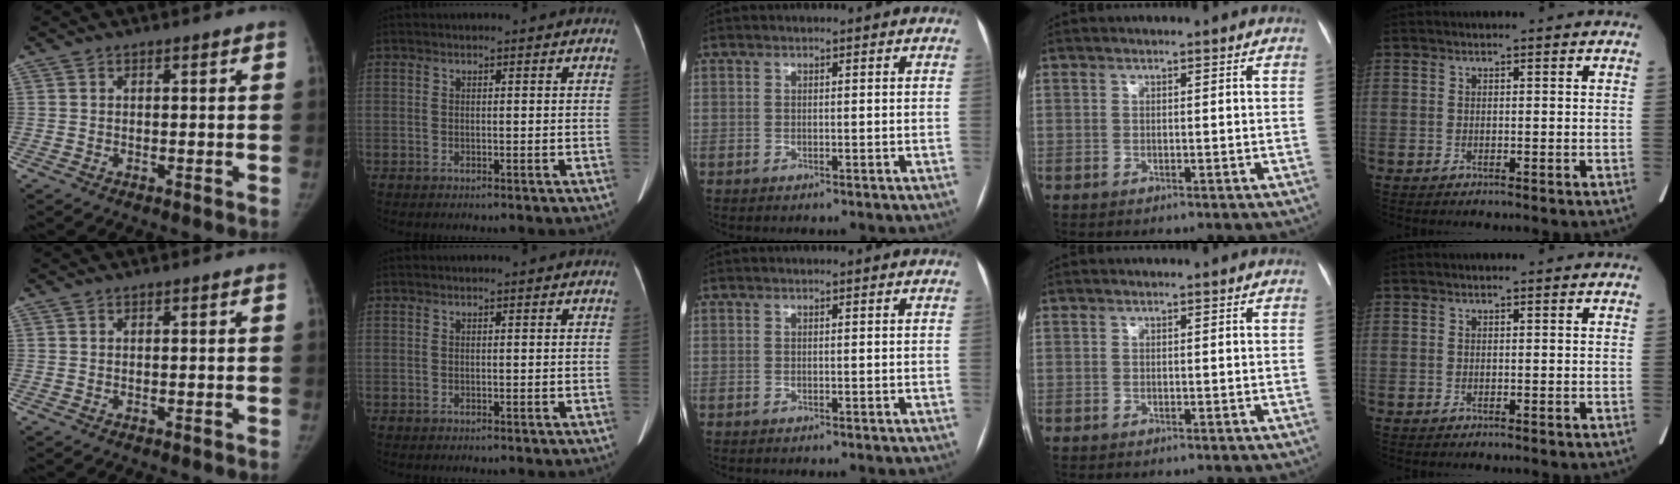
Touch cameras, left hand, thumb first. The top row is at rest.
{}